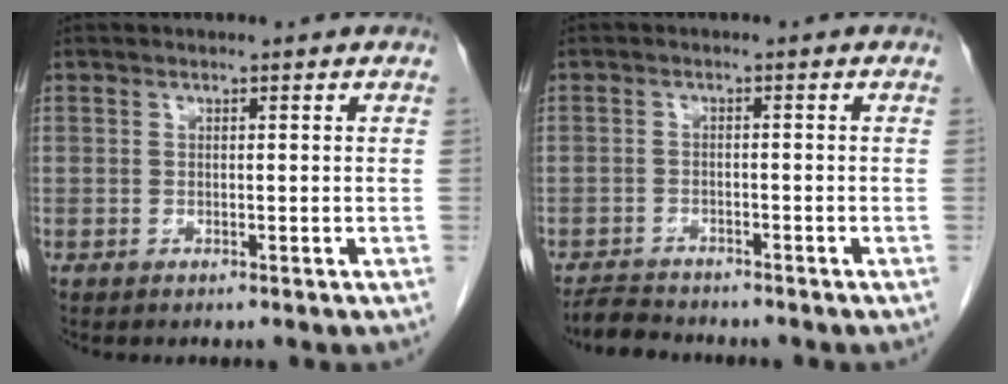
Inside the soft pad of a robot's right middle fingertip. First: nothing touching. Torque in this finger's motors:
{"motor_torque": [0.05, -0.04, 0.00, -0.01]}